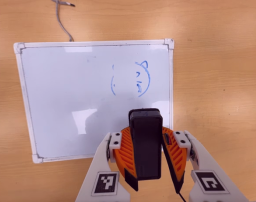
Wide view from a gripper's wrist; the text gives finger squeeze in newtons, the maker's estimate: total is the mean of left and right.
{"total": 9.9, "left": 9.6, "right": 10.1}